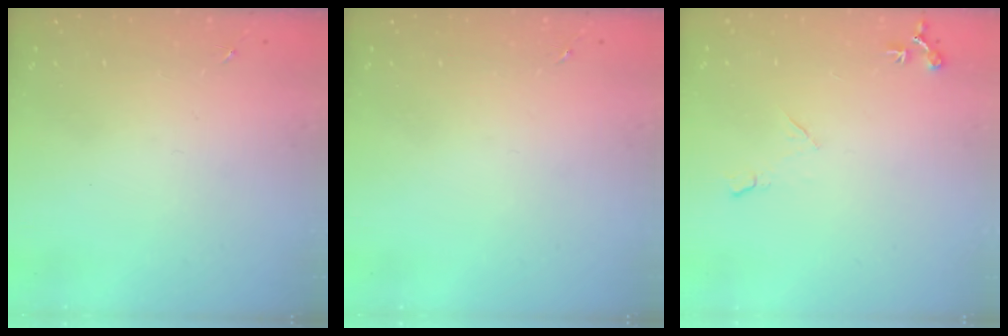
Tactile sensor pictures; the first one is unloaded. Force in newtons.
{"total": 0.0}
{"total": 7.0, "press": 7.0, "slide": 0.8}